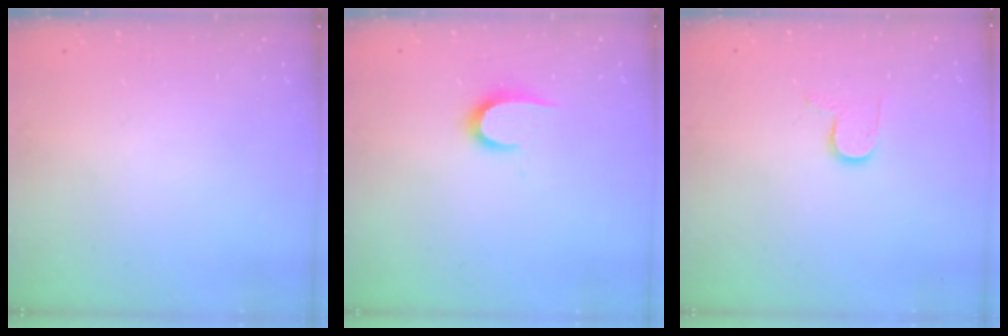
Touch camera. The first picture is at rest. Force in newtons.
{"total": 6.6, "press": 6.5, "slide": 0.8}
{"total": 7.2, "press": 7.2, "slide": 0.3}